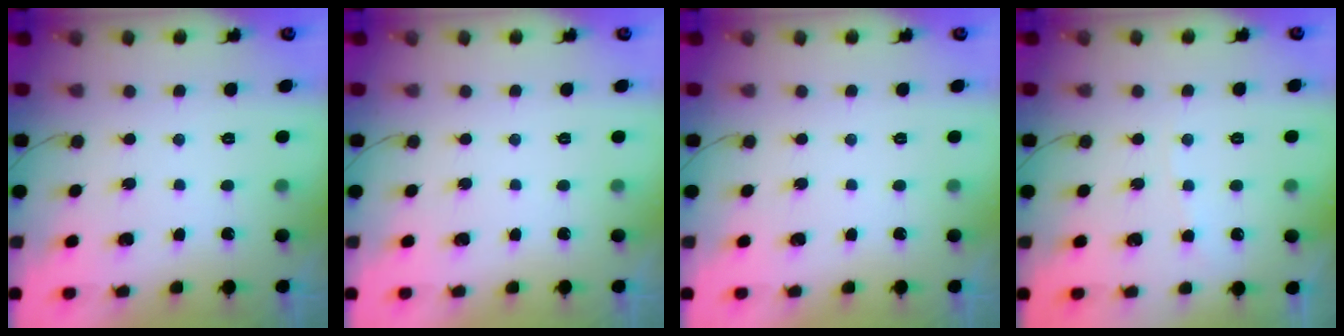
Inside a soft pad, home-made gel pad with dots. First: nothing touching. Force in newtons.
{"total": 0.0}
{"total": 0.0}
{"total": 3.1, "press": 3.0, "slide": 0.5}